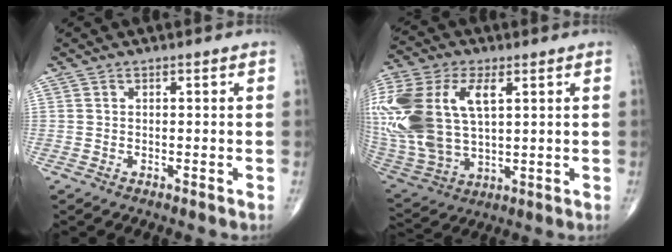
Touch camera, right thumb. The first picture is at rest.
{"total": 25.8, "force": [6.2, 14.8, 20.1], "torque": [-0.479, 0.007, 0.125]}